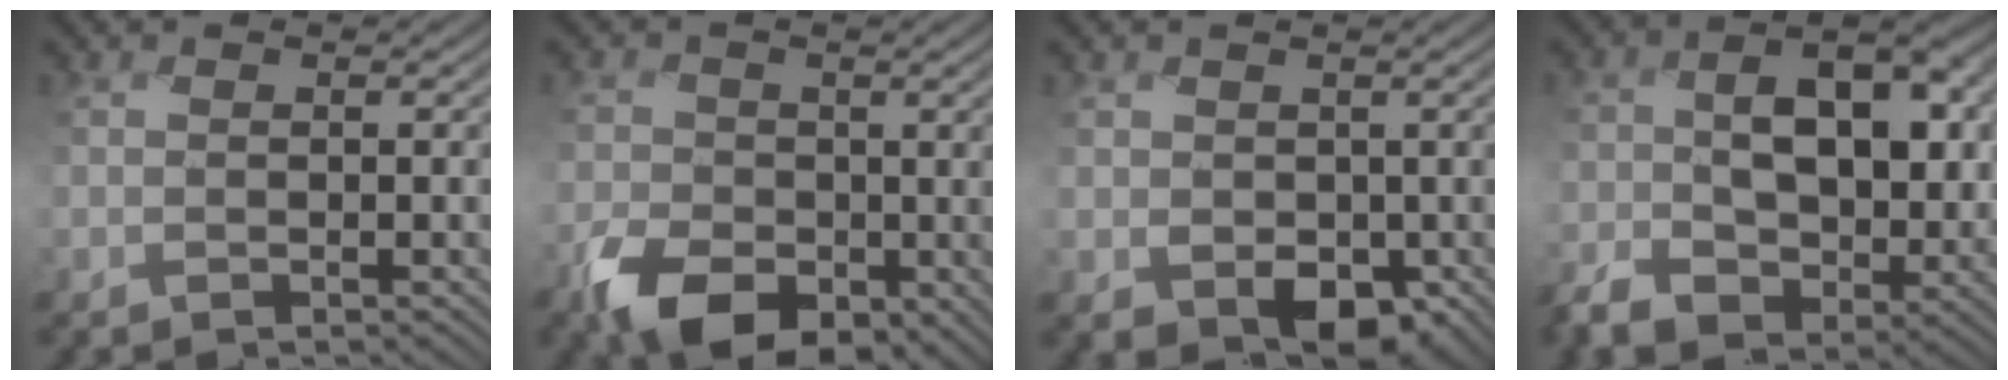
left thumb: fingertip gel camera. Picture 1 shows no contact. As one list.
[{"total": 5.8, "force": [-2.8, 4.2, 2.8], "torque": [-0.045, -0.015, -0.065]}, {"total": 5.1, "force": [-1.1, 3.9, 3.1], "torque": [-0.072, -0.028, -0.018]}, {"total": 10.8, "force": [-1.9, 7.3, 7.7], "torque": [-0.102, -0.006, -0.039]}]